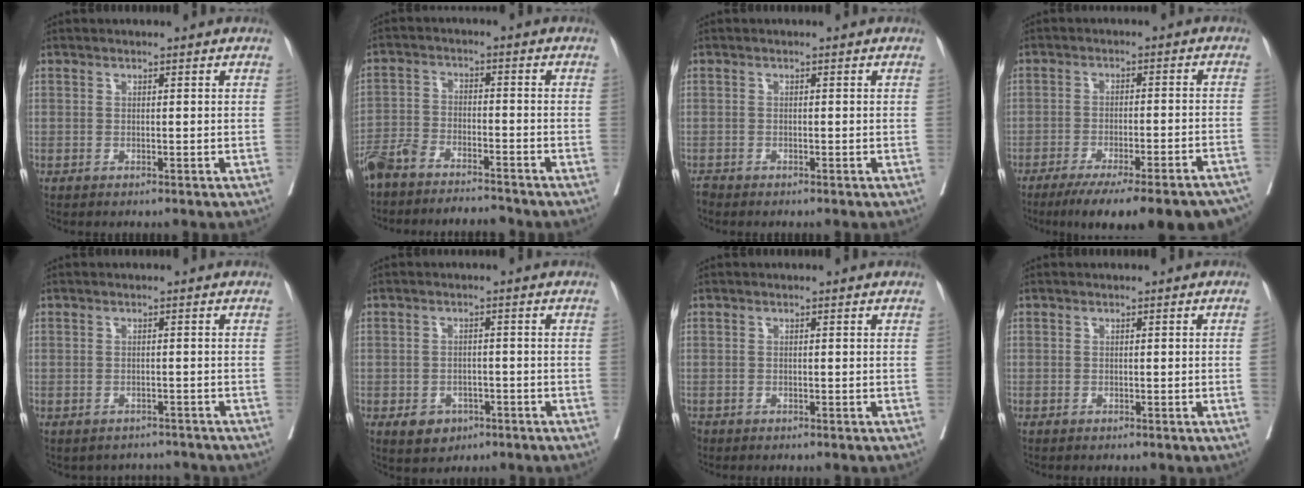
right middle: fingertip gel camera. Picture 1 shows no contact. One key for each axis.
{"total": 8.2, "fx": -7.6, "fy": 1.4, "fz": 2.9, "tx": -0.051, "ty": -0.002, "tz": -0.133}
{"total": 0.5, "fx": -0.5, "fy": 0.0, "fz": 0.0, "tx": -0.004, "ty": -0.005, "tz": -0.011}
{"total": 22.2, "fx": -18.4, "fy": 3.2, "fz": 12.1, "tx": -0.118, "ty": -0.015, "tz": -0.236}
{"total": 3.7, "fx": -3.3, "fy": 1.6, "fz": -0.3, "tx": 0.008, "ty": 0.009, "tz": -0.040}
{"total": 4.0, "fx": -2.0, "fy": 3.1, "fz": 1.7, "tx": -0.021, "ty": 0.002, "tz": -0.020}
{"total": 1.1, "fx": -0.8, "fy": 0.7, "fz": 0.3, "tx": -0.010, "ty": -0.004, "tz": -0.014}
{"total": 1.0, "fx": -0.1, "fy": -0.3, "fz": 0.9, "tx": -0.009, "ty": 0.001, "tz": -0.001}